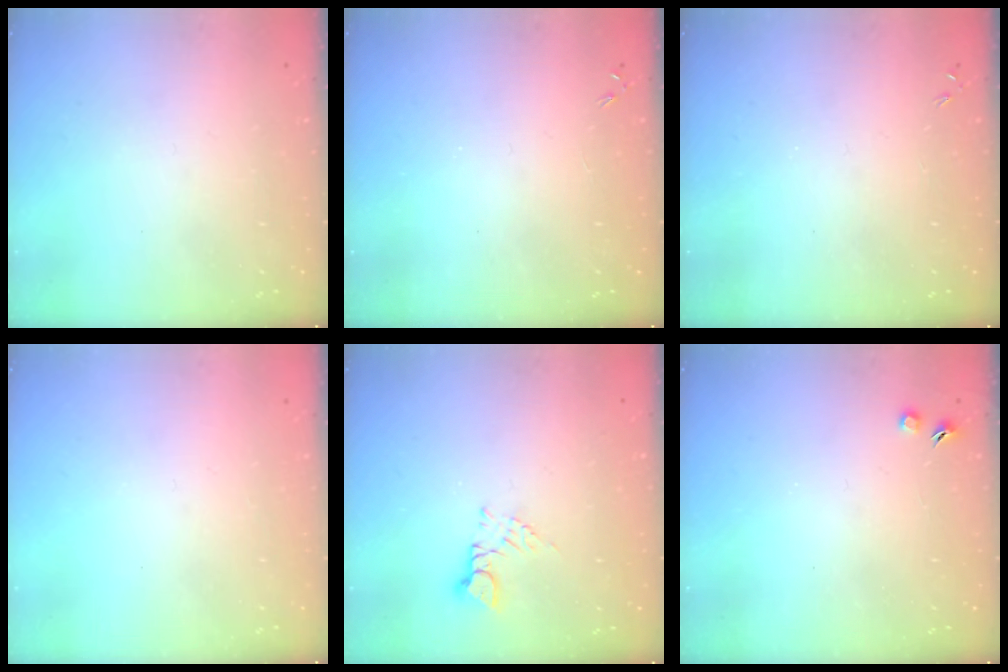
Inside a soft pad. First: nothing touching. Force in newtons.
{"total": 0.0}
{"total": 0.0}
{"total": 0.0}
{"total": 3.0, "press": 3.0, "slide": 0.4}
{"total": 3.0, "press": 2.9, "slide": 0.5}